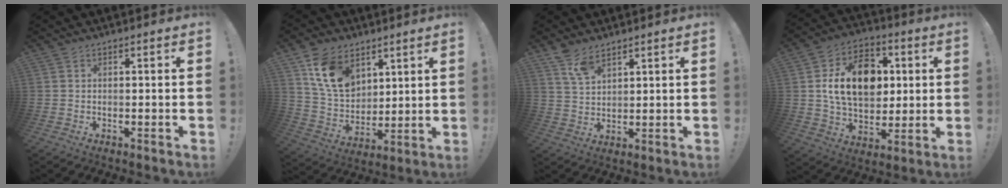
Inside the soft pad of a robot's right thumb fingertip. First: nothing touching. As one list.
[{"total": 15.6, "force": [8.2, 10.5, 8.1], "torque": [-0.151, -0.027, 0.164]}, {"total": 6.7, "force": [5.1, 2.8, 3.4], "torque": [-0.060, -0.025, 0.095]}, {"total": 18.3, "force": [3.4, 13.2, 12.2], "torque": [-0.187, 0.000, 0.065]}]